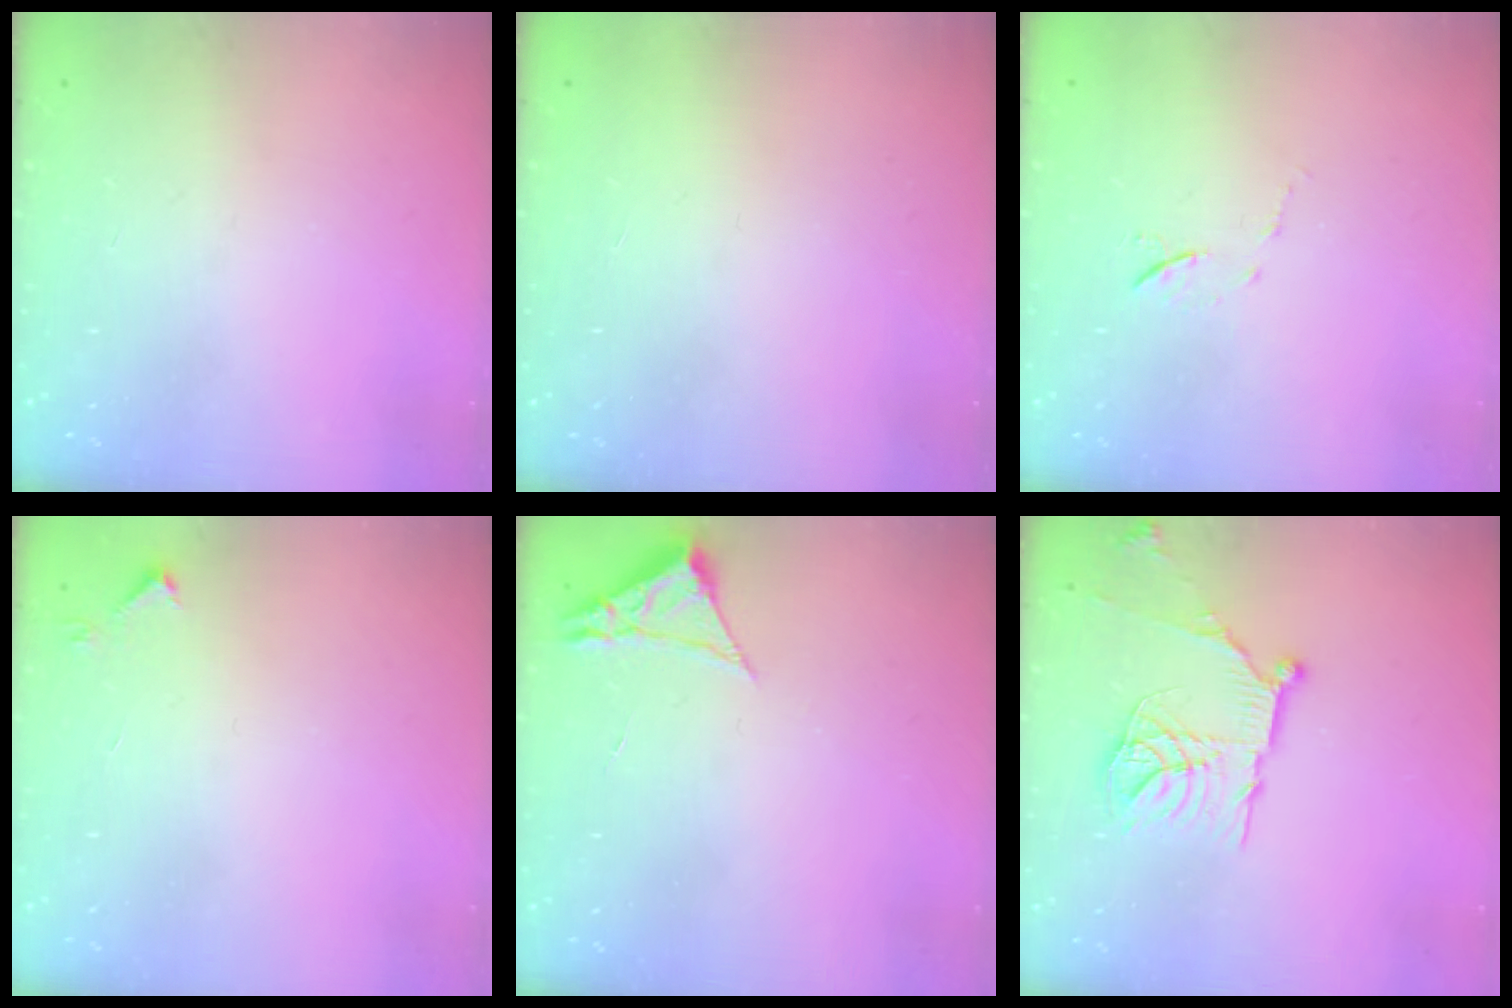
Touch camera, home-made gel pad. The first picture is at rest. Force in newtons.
{"total": 1.7, "press": 1.6, "slide": 0.1}
{"total": 6.1, "press": 6.0, "slide": 0.9}
{"total": 3.8, "press": 3.7, "slide": 0.6}
{"total": 2.3, "press": 2.3, "slide": 0.4}
{"total": 15.2, "press": 15.2, "slide": 0.8}